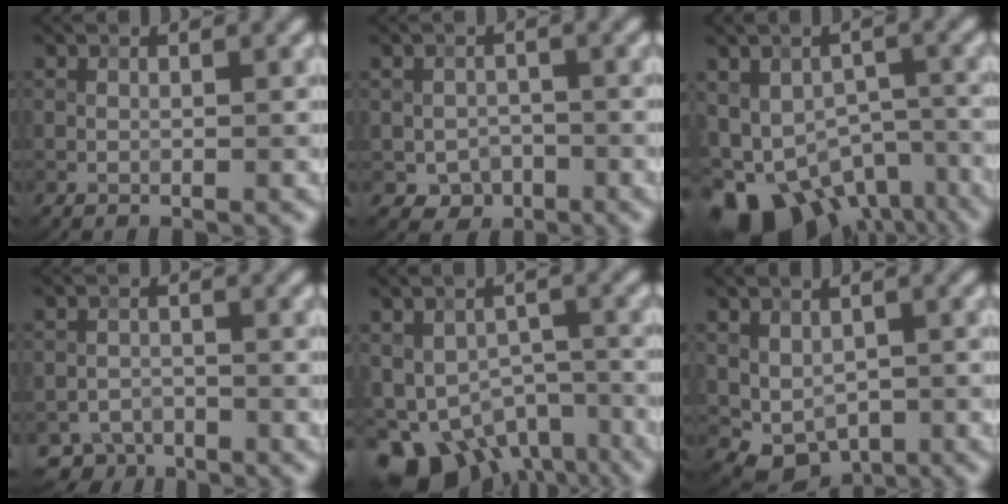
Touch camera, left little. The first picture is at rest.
{"total": 2.8, "force": [-1.2, 2.2, 1.2], "torque": [-0.019, -0.004, -0.021]}
{"total": 13.7, "force": [-8.7, 8.0, 6.9], "torque": [-0.114, -0.035, -0.108]}
{"total": 2.7, "force": [-2.3, 1.5, 0.4], "torque": [0.001, 0.000, -0.043]}
{"total": 11.9, "force": [-8.2, 6.5, 5.6], "torque": [-0.094, -0.020, -0.109]}
{"total": 3.8, "force": [-0.2, 2.8, 2.5], "torque": [-0.044, -0.012, 0.007]}